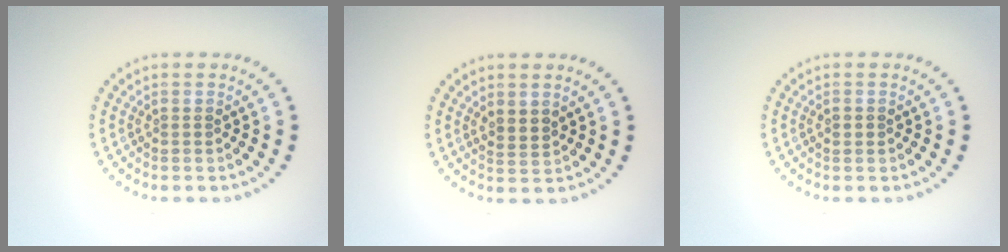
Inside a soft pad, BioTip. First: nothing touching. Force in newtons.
{"total": 1.7, "press": 1.3, "slide": 1.0}
{"total": 0.9, "press": 0.9, "slide": 0.1}